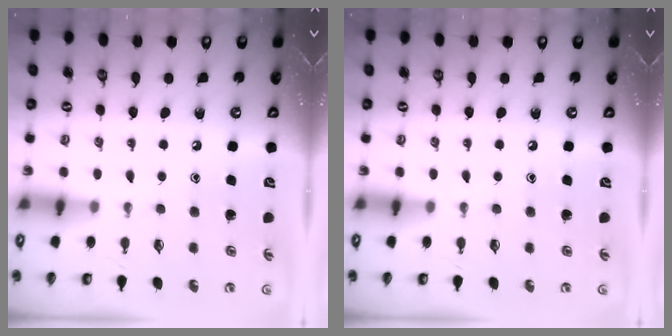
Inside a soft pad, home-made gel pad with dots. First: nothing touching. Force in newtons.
{"total": 0.0}